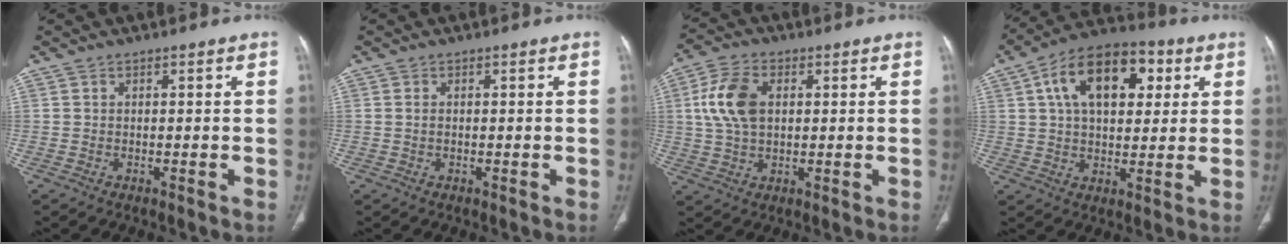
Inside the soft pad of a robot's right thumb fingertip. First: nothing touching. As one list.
[{"total": 0.9, "force": [0.1, 0.5, 0.7], "torque": [-0.018, 0.001, 0.003]}, {"total": 10.0, "force": [1.9, 6.3, 7.6], "torque": [-0.155, 0.008, 0.037]}, {"total": 17.5, "force": [5.6, 10.1, 13.1], "torque": [-0.183, 0.009, 0.083]}]